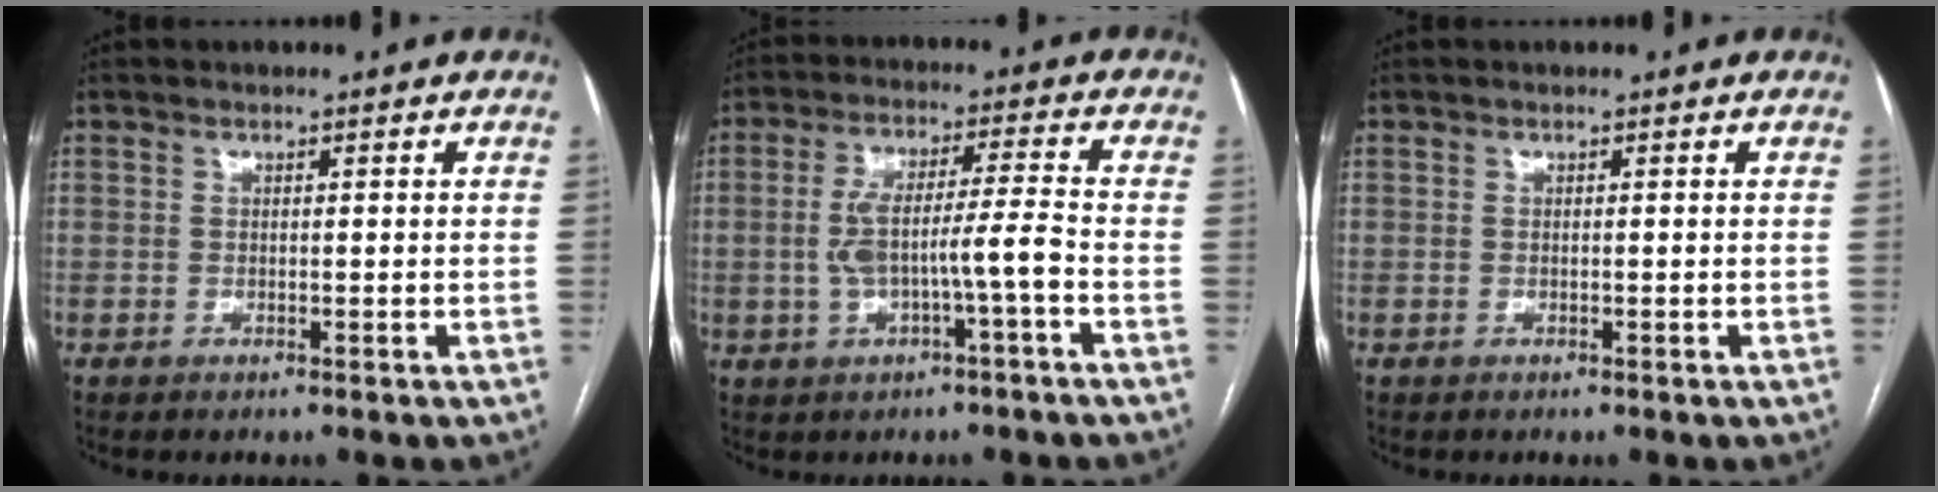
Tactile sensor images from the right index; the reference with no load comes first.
{"total": 8.1, "force": [-1.9, 0.5, 7.8], "torque": [-0.152, 0.020, -0.030]}
{"total": 0.0}